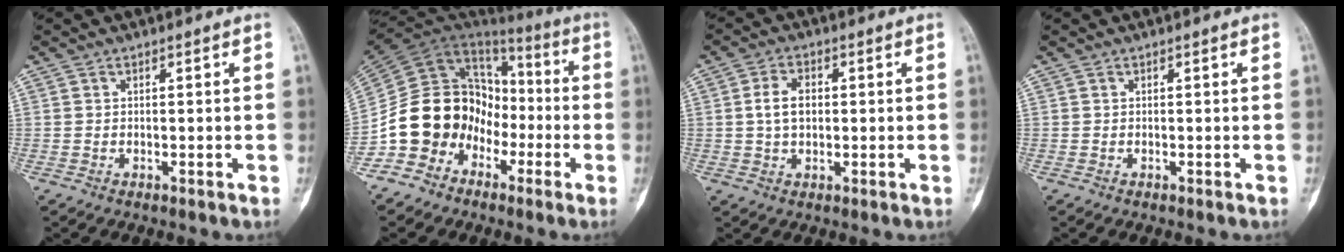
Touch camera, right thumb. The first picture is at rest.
{"total": 16.7, "force": [-7.0, 13.4, 7.1], "torque": [-0.103, 0.085, -0.133]}
{"total": 5.1, "force": [0.4, 3.3, 3.9], "torque": [-0.070, 0.008, 0.006]}
{"total": 0.0}